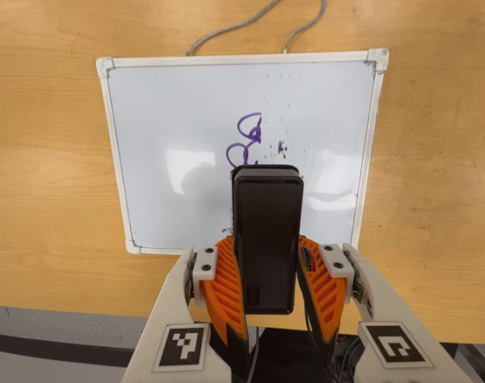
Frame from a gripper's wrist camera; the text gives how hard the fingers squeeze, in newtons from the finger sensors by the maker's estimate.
{"total": 9.7, "left": 7.7, "right": 11.7}